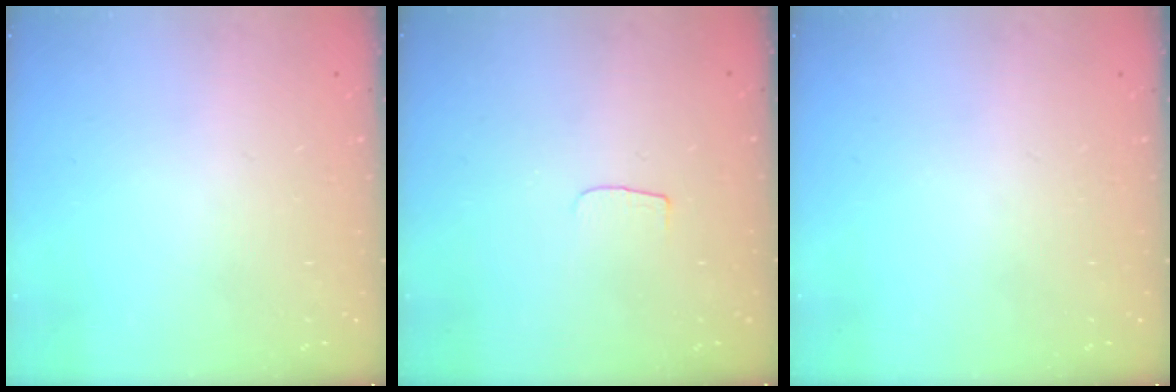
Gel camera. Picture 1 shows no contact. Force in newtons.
{"total": 3.0, "press": 3.0, "slide": 0.3}
{"total": 0.0}